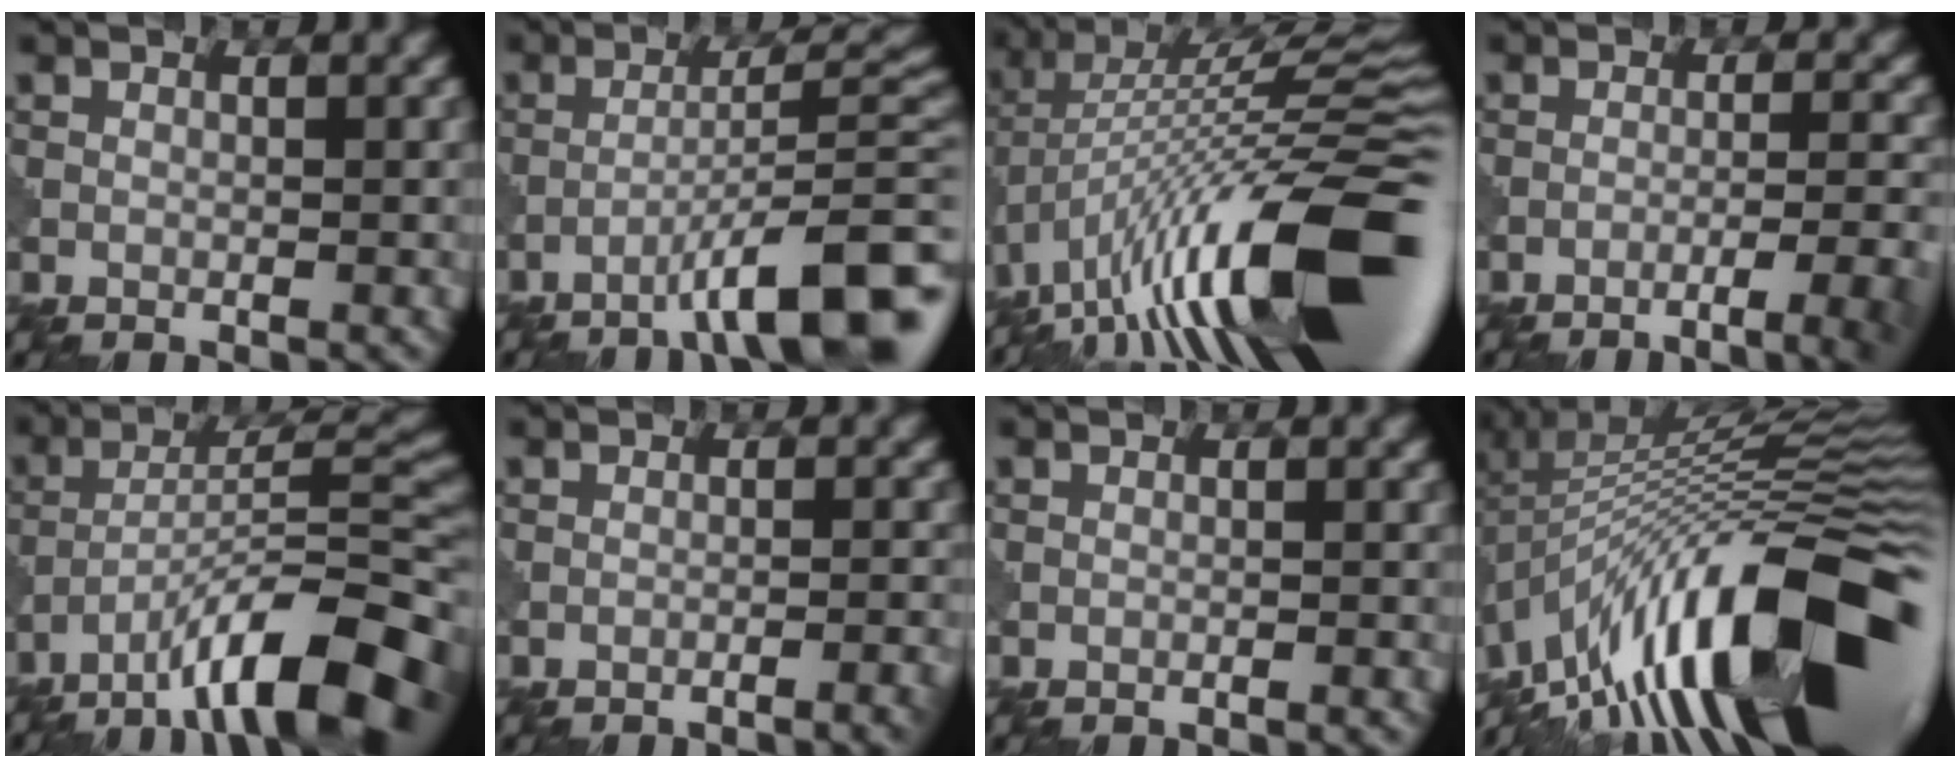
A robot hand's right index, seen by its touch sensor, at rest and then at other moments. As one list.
[{"total": 9.7, "force": [-5.8, 1.4, 7.7], "torque": [-0.100, 0.027, -0.092]}, {"total": 16.1, "force": [-5.9, 4.6, 14.3], "torque": [-0.222, 0.042, -0.119]}, {"total": 6.4, "force": [-4.2, 1.2, 4.6], "torque": [-0.062, 0.006, -0.058]}, {"total": 13.6, "force": [-8.0, 3.6, 10.4], "torque": [-0.161, 0.007, -0.132]}, {"total": 3.5, "force": [-2.5, 0.6, 2.3], "torque": [-0.030, 0.016, -0.046]}, {"total": 1.0, "force": [-0.7, 0.2, 0.6], "torque": [-0.010, 0.002, -0.022]}, {"total": 17.1, "force": [-6.3, 5.7, 14.9], "torque": [-0.207, 0.043, -0.139]}]